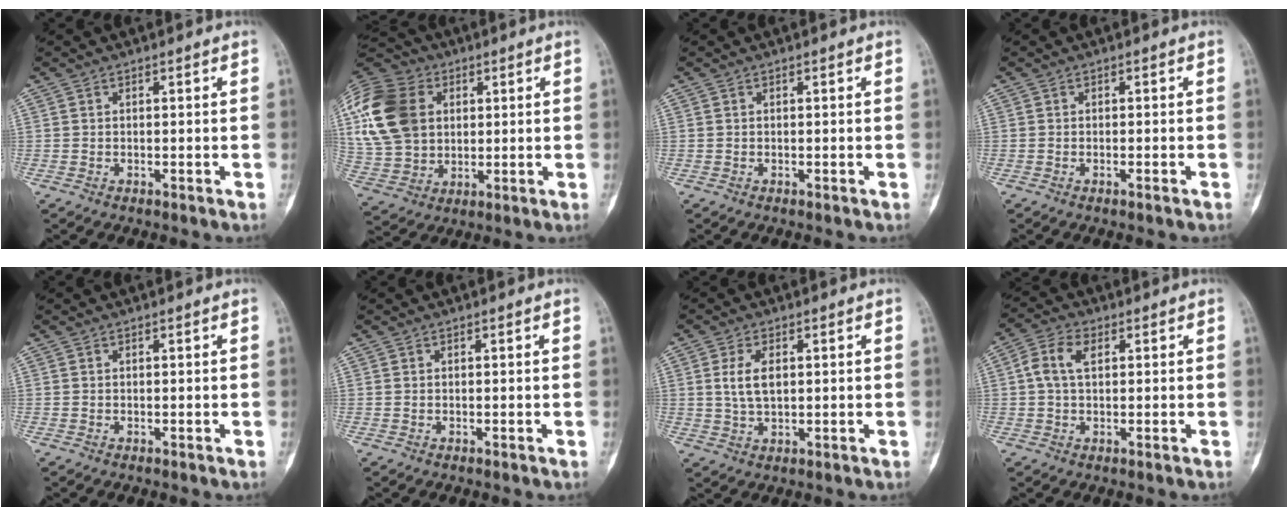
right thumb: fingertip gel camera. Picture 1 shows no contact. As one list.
[{"total": 20.0, "force": [4.5, 15.1, 12.2], "torque": [-0.249, 0.012, 0.087]}, {"total": 0.0}, {"total": 0.7, "force": [-0.4, 0.0, 0.6], "torque": [-0.012, 0.006, -0.004]}, {"total": 0.0}, {"total": 0.0}, {"total": 5.3, "force": [1.0, 2.9, 4.3], "torque": [-0.080, -0.001, 0.020]}, {"total": 5.6, "force": [1.1, 3.2, 4.5], "torque": [-0.095, 0.015, 0.017]}]